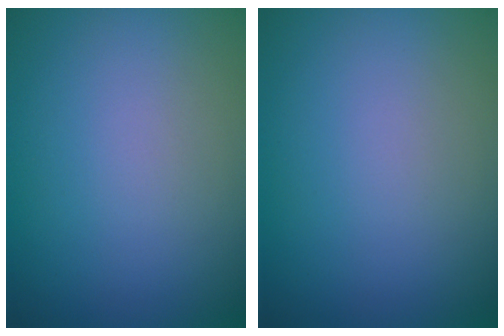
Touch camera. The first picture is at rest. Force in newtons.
{"total": 0.0}